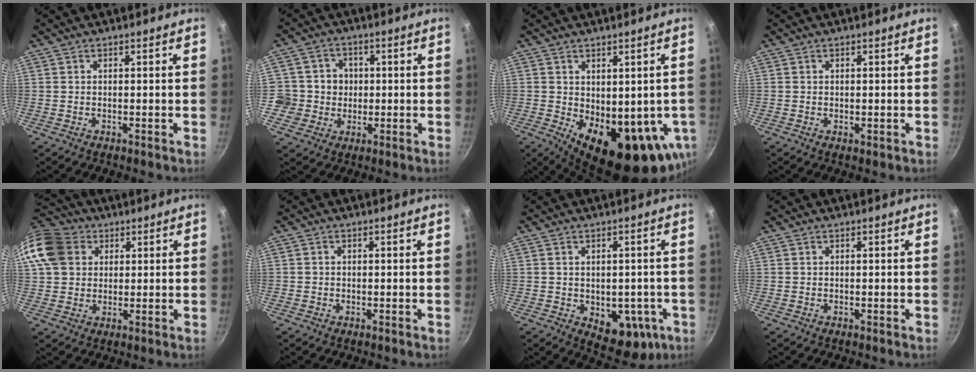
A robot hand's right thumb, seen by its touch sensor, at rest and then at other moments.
{"total": 7.1, "force": [-0.1, 7.0, 1.2], "torque": [0.028, 0.013, -0.009]}
{"total": 16.9, "force": [-3.3, 8.6, 14.2], "torque": [-0.161, -0.030, -0.025]}
{"total": 0.6, "force": [0.0, 0.4, 0.5], "torque": [-0.005, -0.002, -0.001]}
{"total": 12.6, "force": [4.2, 10.2, 6.1], "torque": [-0.110, 0.013, 0.068]}
{"total": 0.6, "force": [-0.1, 0.6, 0.1], "torque": [0.000, 0.001, -0.003]}
{"total": 10.5, "force": [-2.7, 6.7, 7.6], "torque": [-0.054, -0.002, -0.022]}
{"total": 0.0}